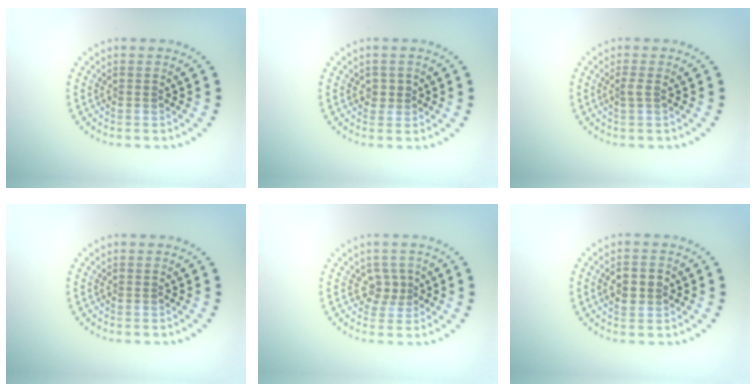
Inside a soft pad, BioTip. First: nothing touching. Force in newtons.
{"total": 1.1, "press": 0.9, "slide": 0.6}
{"total": 1.0, "press": 0.7, "slide": 0.7}
{"total": 0.0}
{"total": 2.0, "press": 1.5, "slide": 1.3}
{"total": 2.9, "press": 2.9, "slide": 0.1}